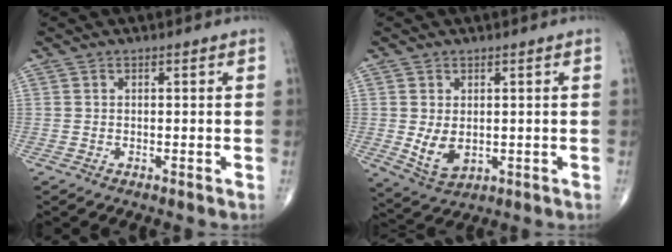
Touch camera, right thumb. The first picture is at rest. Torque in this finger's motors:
{"motor_torque": [-0.38, 0.36, 0.35, 0.26, 0.07]}